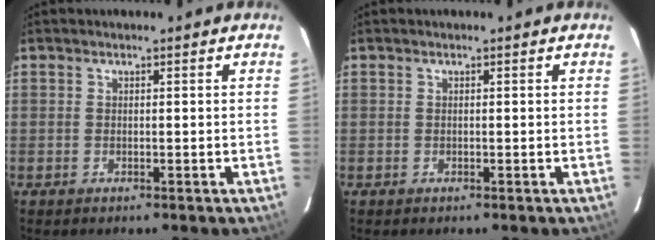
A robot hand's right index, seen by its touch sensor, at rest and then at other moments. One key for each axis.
{"total": 0.0}